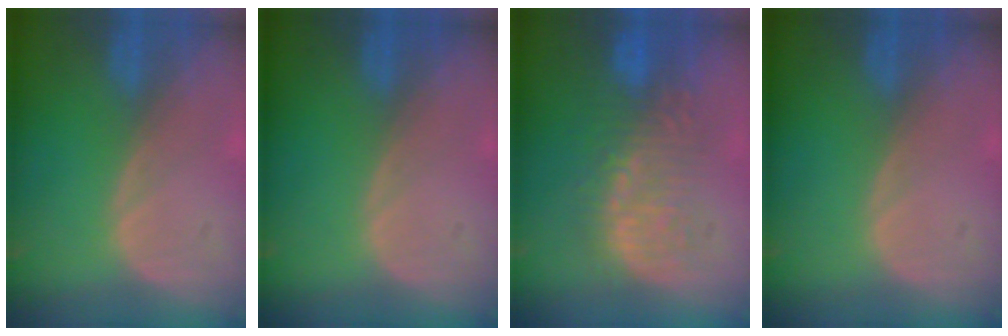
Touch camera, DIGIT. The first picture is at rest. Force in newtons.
{"total": 0.0}
{"total": 9.3, "press": 8.7, "slide": 3.4}
{"total": 0.0}